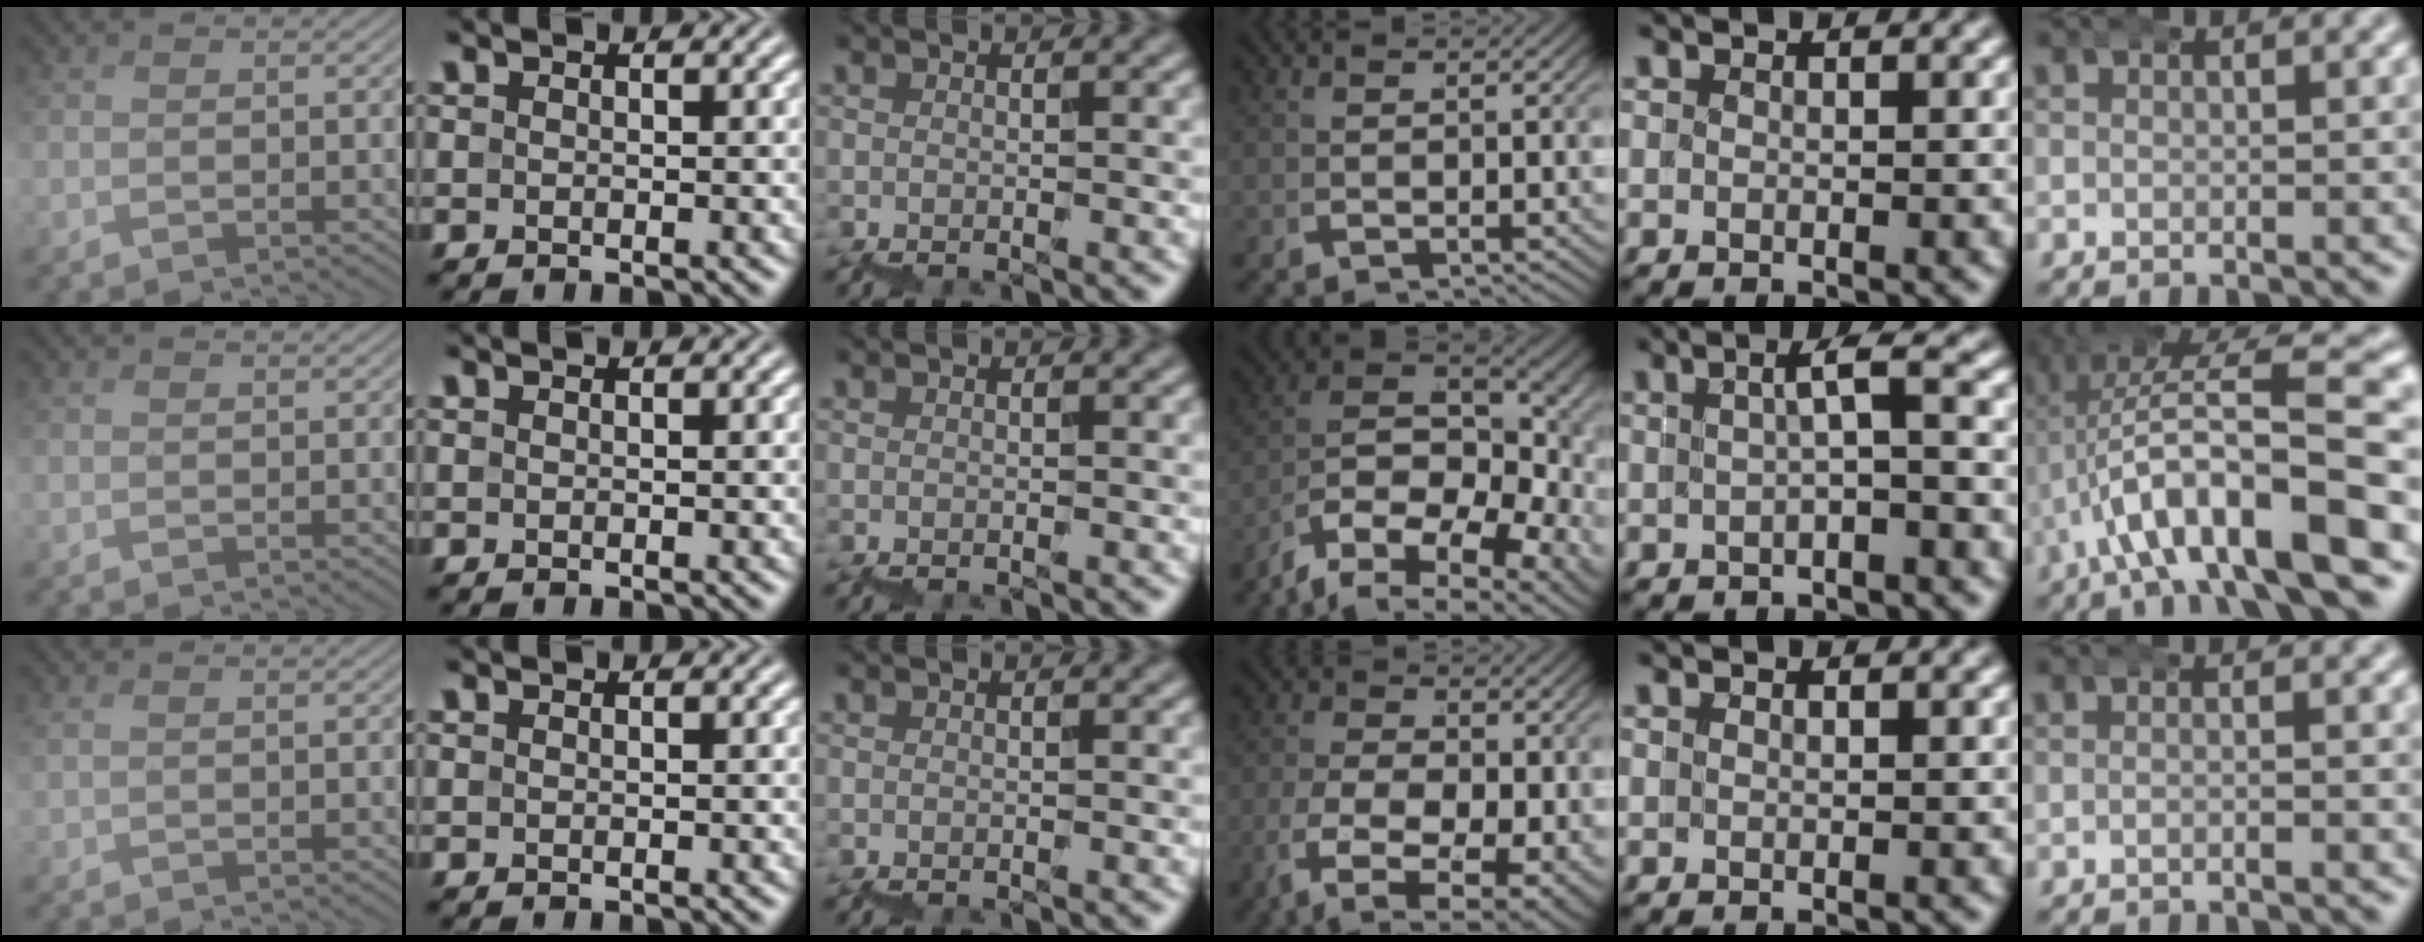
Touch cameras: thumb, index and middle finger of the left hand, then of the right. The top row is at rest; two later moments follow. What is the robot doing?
{"motion": "wrap", "object": "bubble wrap"}